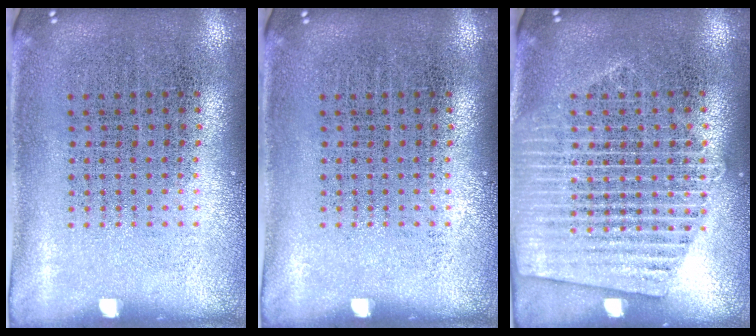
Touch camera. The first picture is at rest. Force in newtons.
{"total": 0.0}
{"total": 1.6, "press": 1.6, "slide": 0.2}